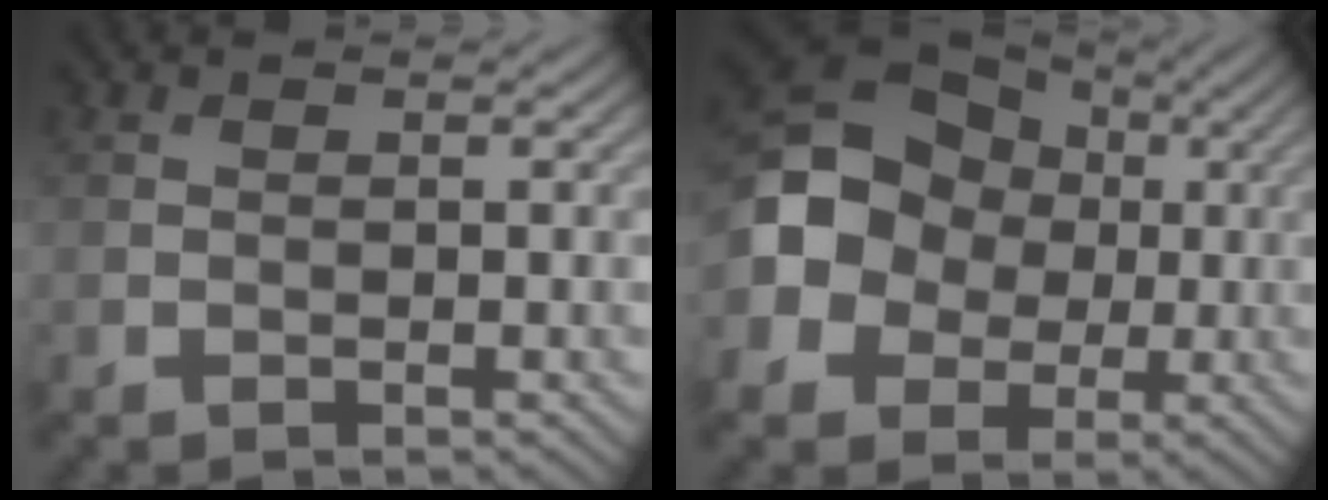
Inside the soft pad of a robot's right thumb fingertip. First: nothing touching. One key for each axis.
{"total": 12.8, "fx": -0.5, "fy": 10.9, "fz": 6.9, "tx": -0.155, "ty": 0.002, "tz": -0.033}